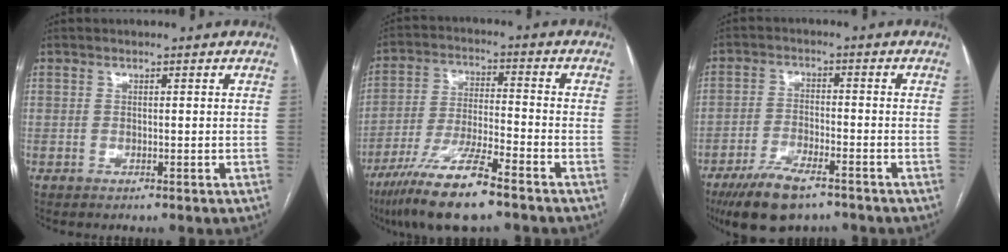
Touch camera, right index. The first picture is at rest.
{"total": 12.5, "force": [-8.5, 1.2, 9.0], "torque": [-0.177, -0.027, -0.154]}
{"total": 9.2, "force": [-6.6, 2.8, 5.7], "torque": [-0.107, -0.015, -0.116]}